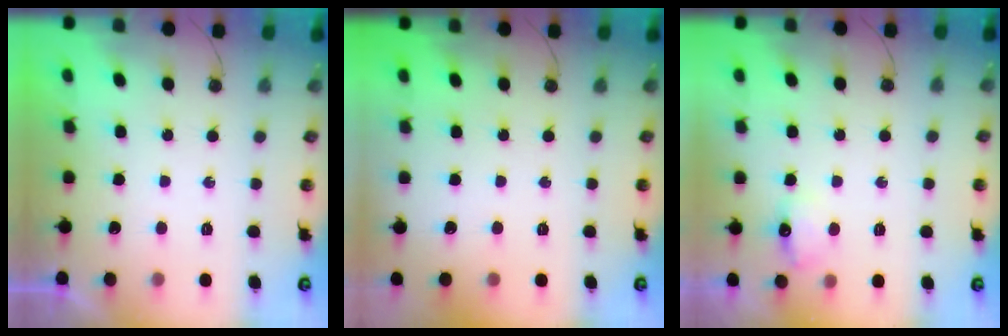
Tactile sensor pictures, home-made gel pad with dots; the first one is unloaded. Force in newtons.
{"total": 0.0}
{"total": 7.6, "press": 7.6, "slide": 1.0}